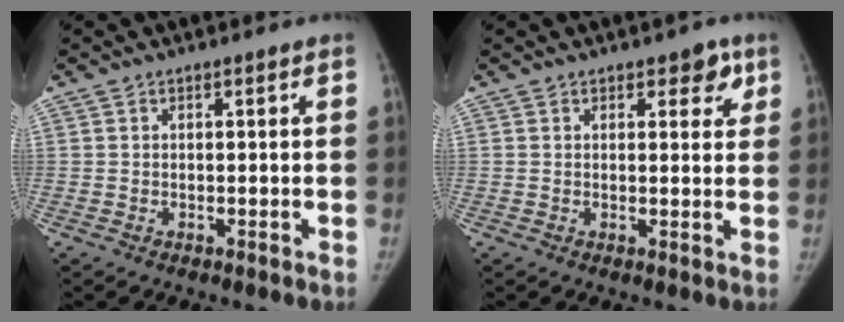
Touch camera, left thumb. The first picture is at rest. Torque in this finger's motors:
{"motor_torque": [0.00, 0.01, 0.02, 0.18, -0.02]}